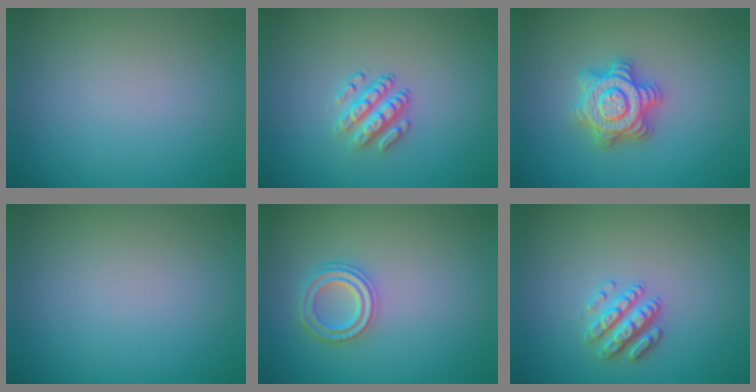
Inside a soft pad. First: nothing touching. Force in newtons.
{"total": 2.9, "press": 2.5, "slide": 1.6}
{"total": 4.9, "press": 4.8, "slide": 0.8}
{"total": 0.0}
{"total": 3.4, "press": 2.7, "slide": 2.1}
{"total": 2.6, "press": 2.6, "slide": 0.5}